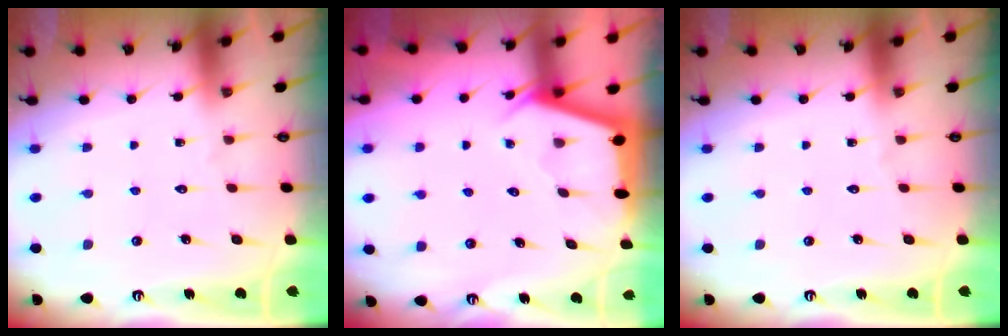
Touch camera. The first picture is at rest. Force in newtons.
{"total": 2.9, "press": 2.8, "slide": 0.4}
{"total": 0.0}